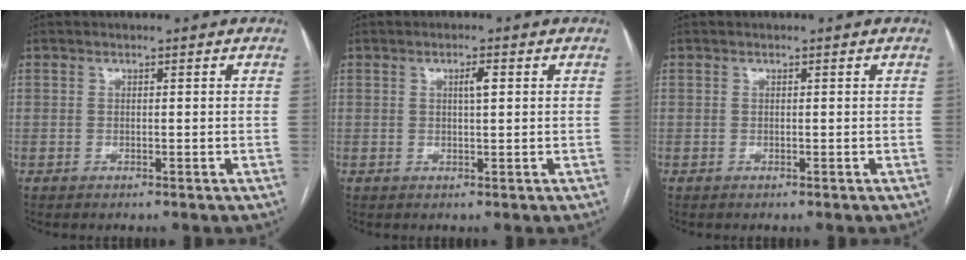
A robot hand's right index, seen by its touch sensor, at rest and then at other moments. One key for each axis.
{"total": 1.9, "fx": 0.6, "fy": 0.3, "fz": 1.8, "tx": -0.031, "ty": 0.002, "tz": 0.009}
{"total": 0.0}